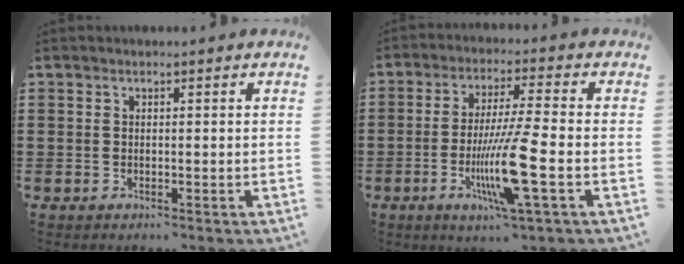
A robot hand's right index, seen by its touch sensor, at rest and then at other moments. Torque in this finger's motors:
{"motor_torque": [2.14, 0.00, 1.05, 0.21]}